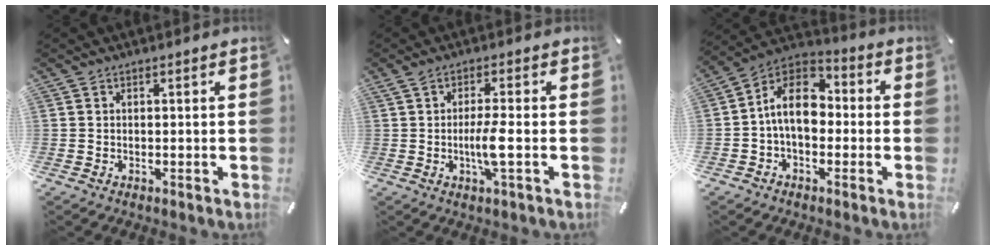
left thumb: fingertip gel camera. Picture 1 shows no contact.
{"total": 6.3, "force": [-0.9, 0.5, 6.2], "torque": [-0.114, -0.007, -0.019]}
{"total": 11.9, "force": [-0.4, 8.1, 8.7], "torque": [-0.176, 0.014, -0.007]}